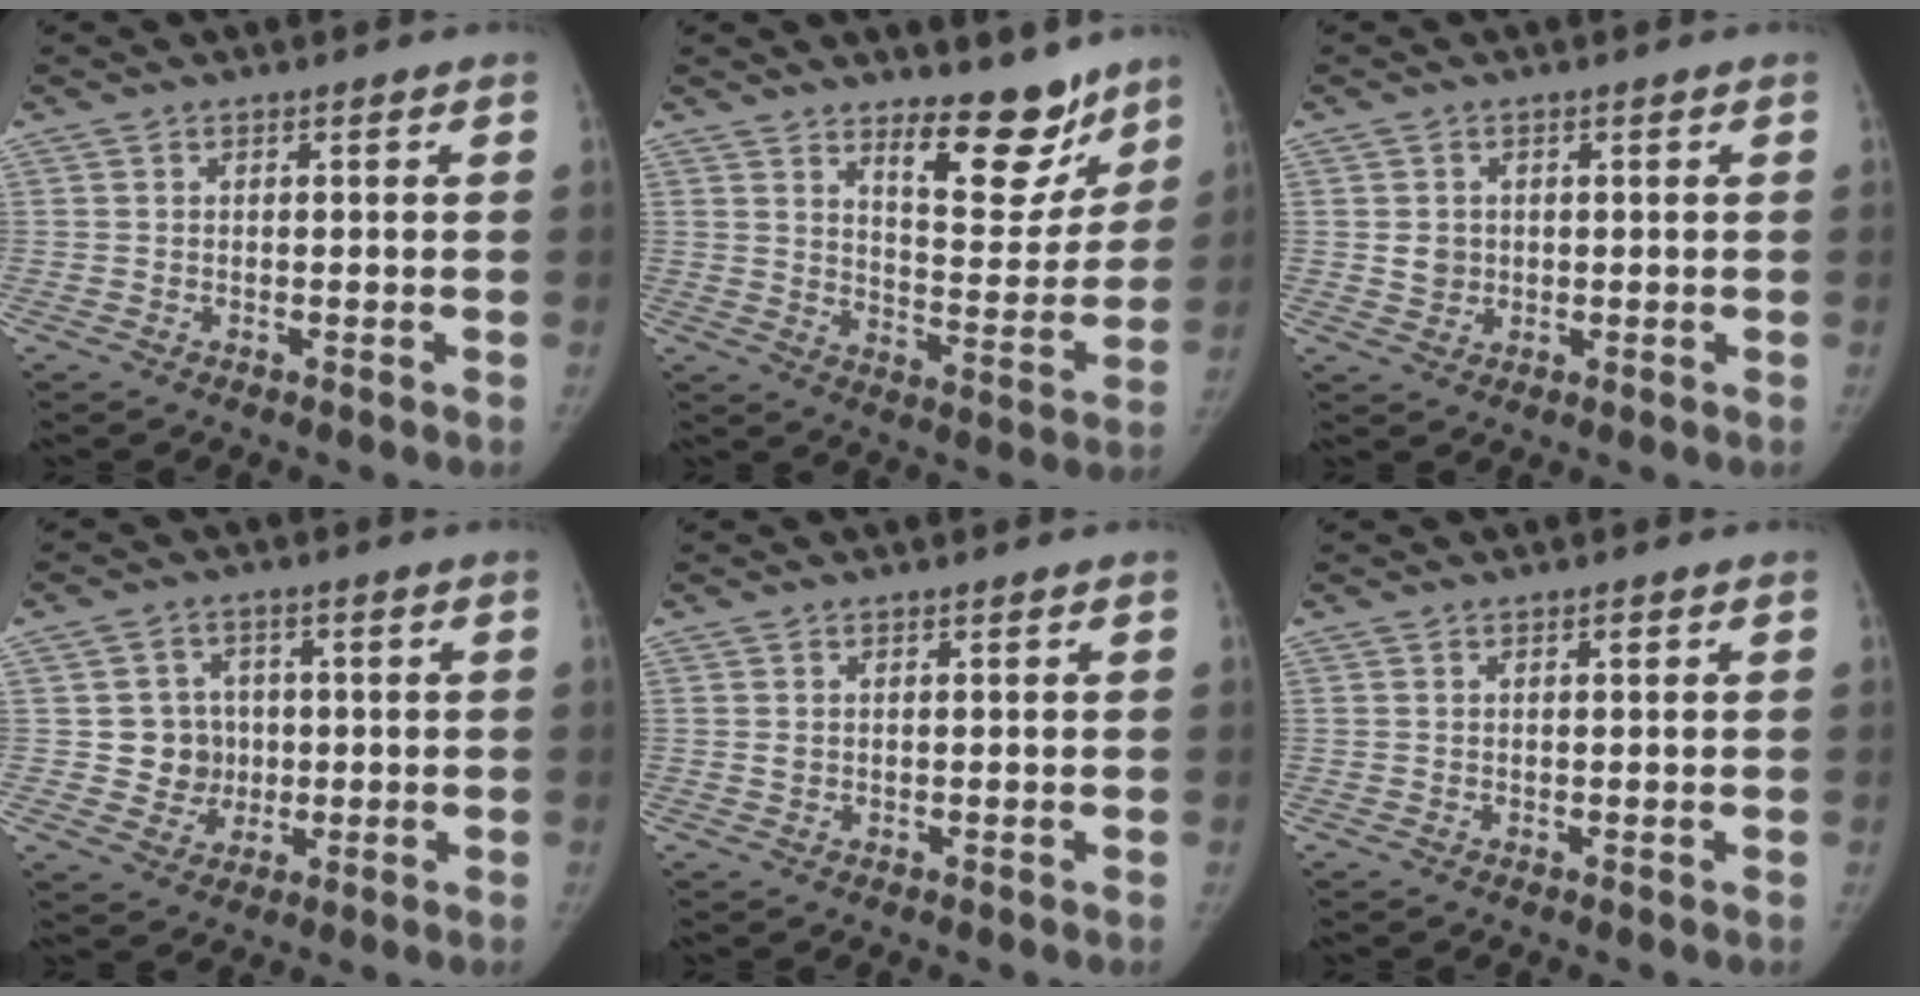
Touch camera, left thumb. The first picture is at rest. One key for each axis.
{"total": 13.2, "fx": 9.6, "fy": 5.0, "fz": 7.5, "tx": -0.057, "ty": -0.081, "tz": 0.151}
{"total": 2.9, "fx": 0.3, "fy": 2.6, "fz": 1.2, "tx": -0.007, "ty": 0.001, "tz": 0.009}
{"total": 7.0, "fx": 0.2, "fy": 6.8, "fz": 1.7, "tx": 0.010, "ty": 0.011, "tz": 0.007}
{"total": 0.7, "fx": 0.3, "fy": 0.5, "fz": 0.3, "tx": -0.001, "ty": 0.000, "tz": 0.005}
{"total": 0.7, "fx": 0.3, "fy": 0.2, "fz": 0.6, "tx": -0.008, "ty": 0.000, "tz": 0.005}